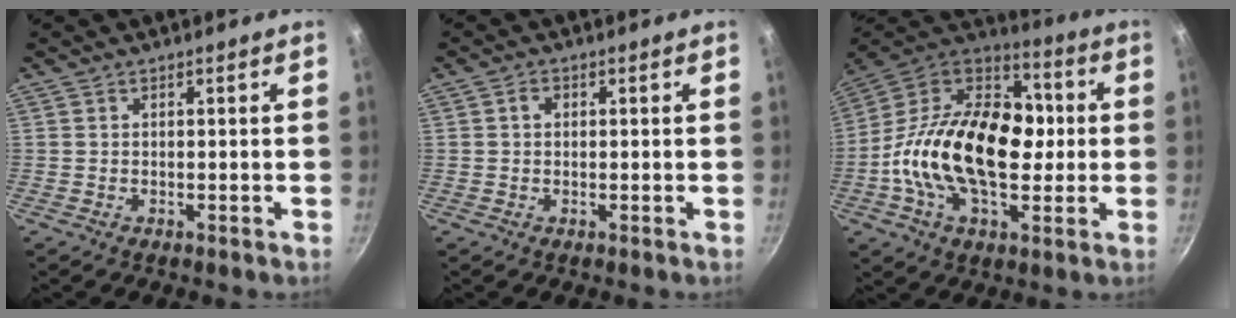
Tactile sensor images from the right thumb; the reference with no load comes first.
{"total": 1.5, "force": [0.3, 1.2, 0.9], "torque": [-0.013, 0.005, 0.003]}
{"total": 26.8, "force": [-1.4, 16.5, 21.0], "torque": [-0.337, 0.040, -0.042]}